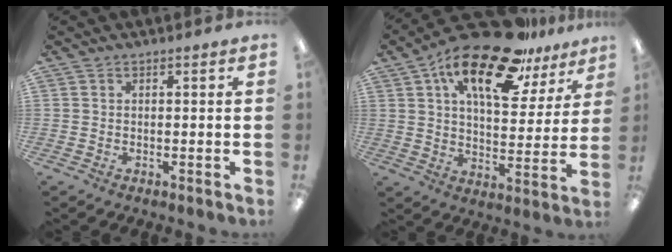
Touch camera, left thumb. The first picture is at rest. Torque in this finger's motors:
{"motor_torque": [0.57, 0.64, 1.67, -1.10, 0.29]}